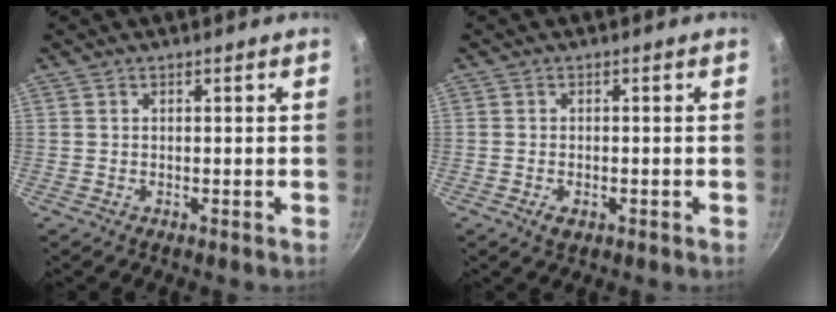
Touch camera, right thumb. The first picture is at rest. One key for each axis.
{"total": 2.4, "fx": -1.0, "fy": 1.3, "fz": 1.6, "tx": -0.031, "ty": 0.003, "tz": -0.017}